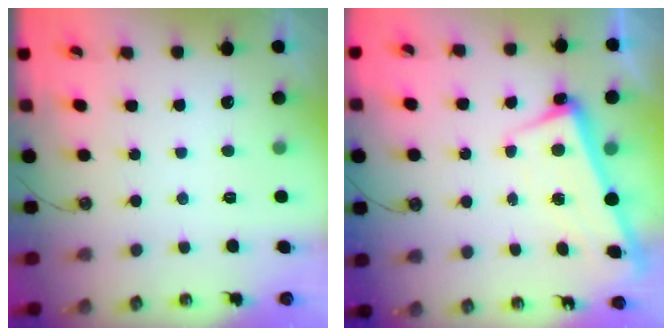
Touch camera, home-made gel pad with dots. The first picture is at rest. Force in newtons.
{"total": 2.3, "press": 2.2, "slide": 0.8}